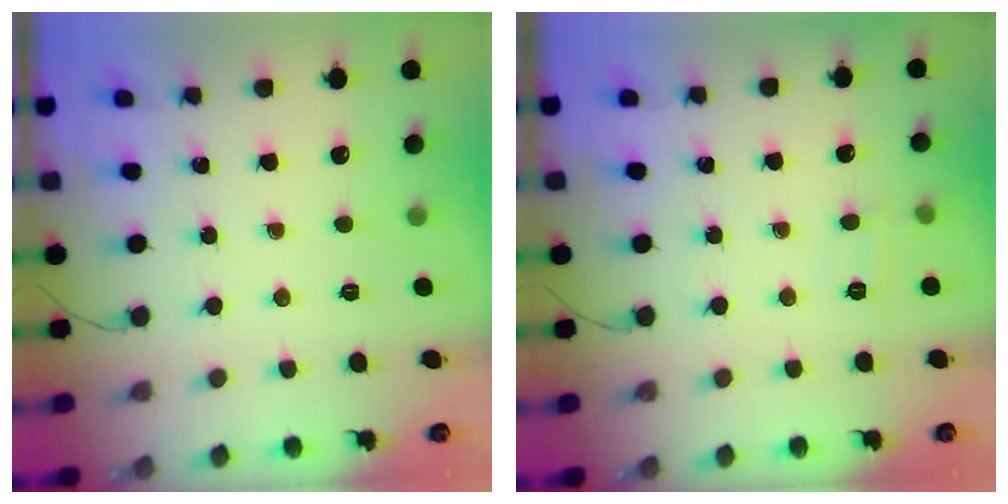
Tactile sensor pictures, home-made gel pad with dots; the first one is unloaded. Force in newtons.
{"total": 6.7, "press": 6.5, "slide": 1.7}